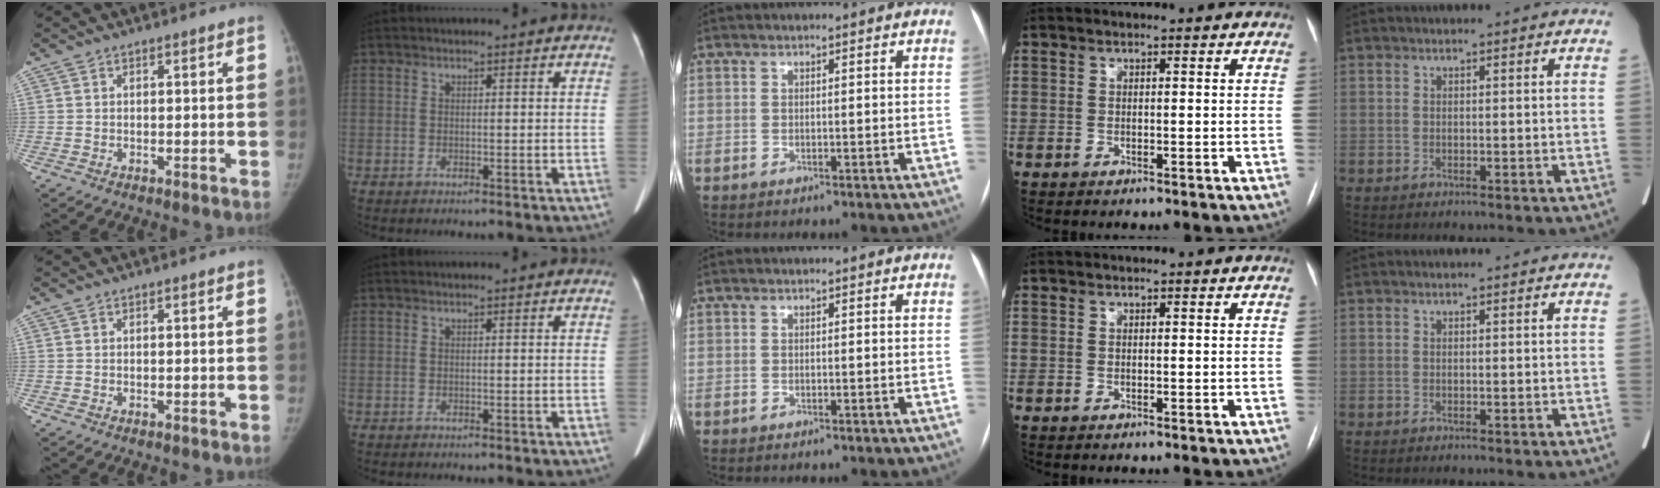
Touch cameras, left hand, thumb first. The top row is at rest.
{}